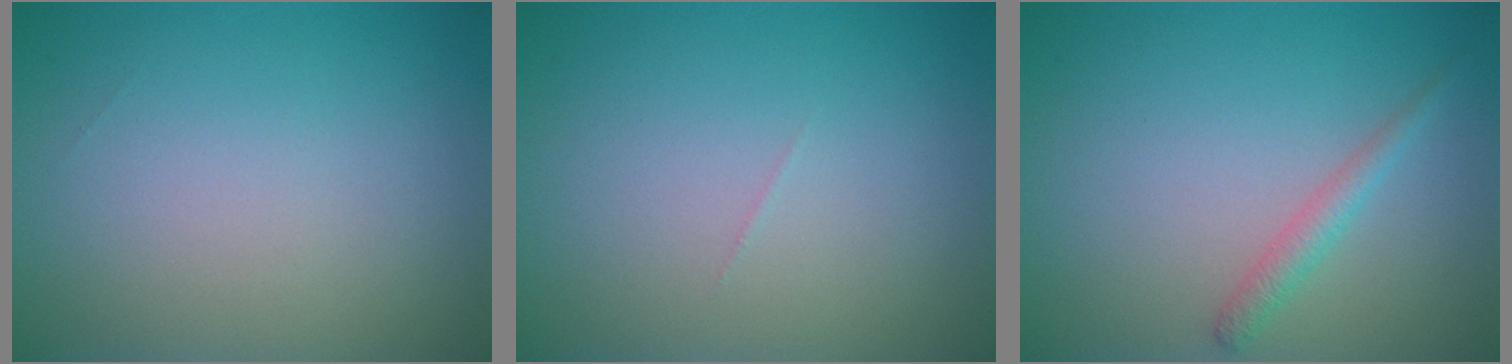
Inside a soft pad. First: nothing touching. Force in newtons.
{"total": 0.0}
{"total": 1.6, "press": 1.6, "slide": 0.0}